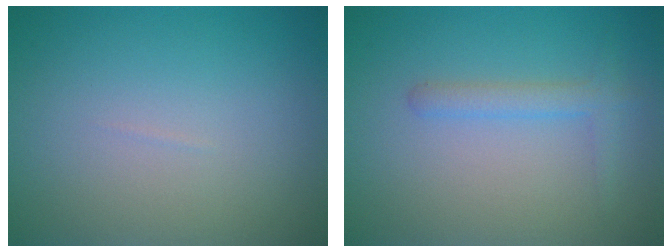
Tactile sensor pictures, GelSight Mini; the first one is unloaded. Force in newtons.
{"total": 1.7, "press": 1.7, "slide": 0.1}